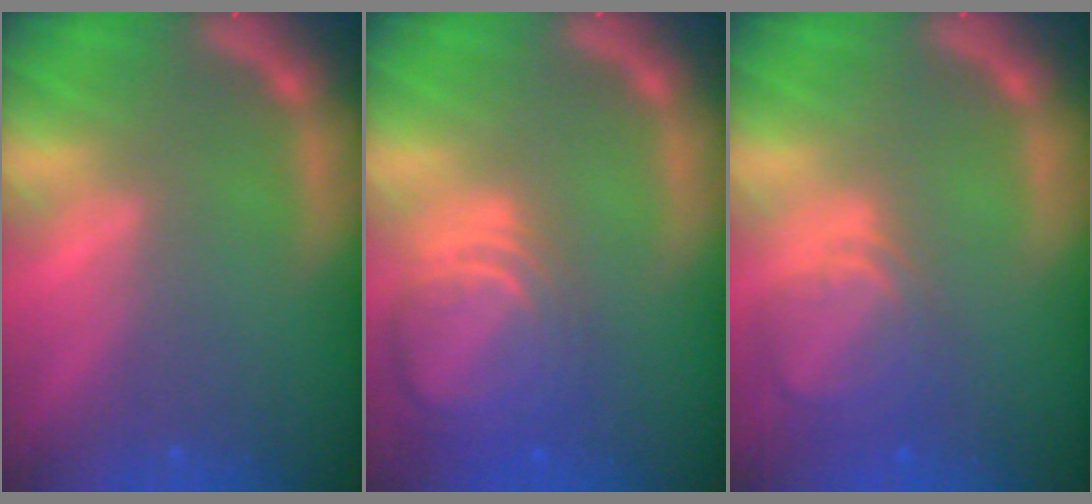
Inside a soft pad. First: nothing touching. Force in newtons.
{"total": 8.0}
{"total": 5.0}